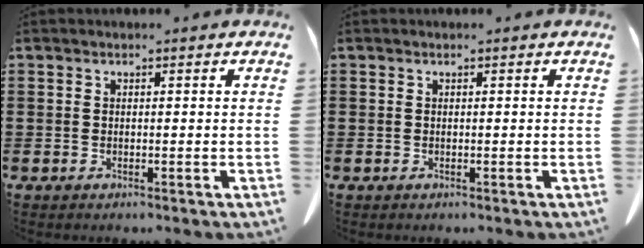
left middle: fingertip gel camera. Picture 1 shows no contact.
{"total": 0.0}